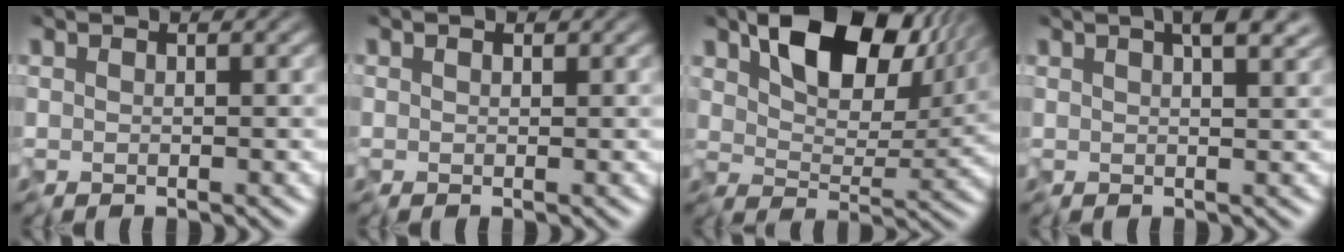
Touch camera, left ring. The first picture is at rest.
{"total": 0.8, "force": [0.4, 0.5, 0.5], "torque": [-0.006, 0.005, 0.001]}
{"total": 10.3, "force": [4.3, 6.1, 7.1], "torque": [-0.115, -0.002, 0.073]}
{"total": 6.6, "force": [3.6, 2.9, 4.7], "torque": [-0.060, 0.035, 0.031]}